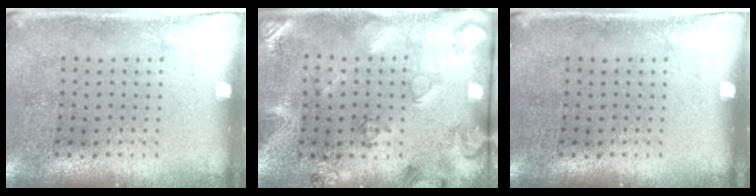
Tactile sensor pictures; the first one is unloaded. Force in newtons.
{"total": 2.5, "press": 2.0, "slide": 1.5}
{"total": 0.0}